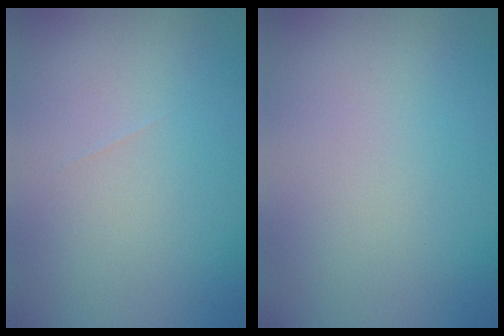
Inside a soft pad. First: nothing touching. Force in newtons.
{"total": 0.0}